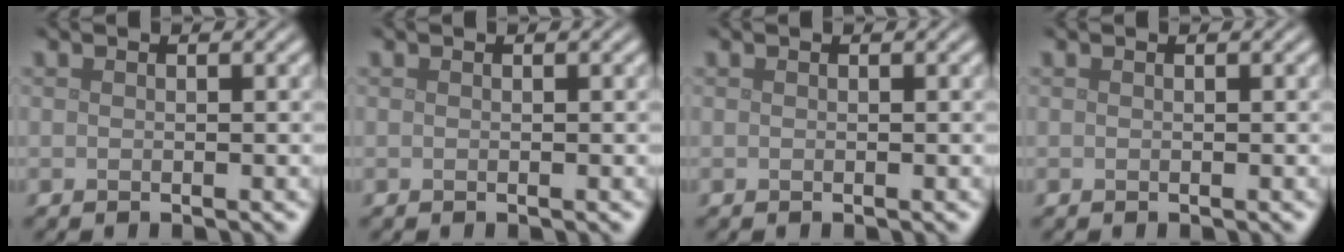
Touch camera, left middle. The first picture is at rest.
{"total": 0.0}
{"total": 0.0}
{"total": 0.0}